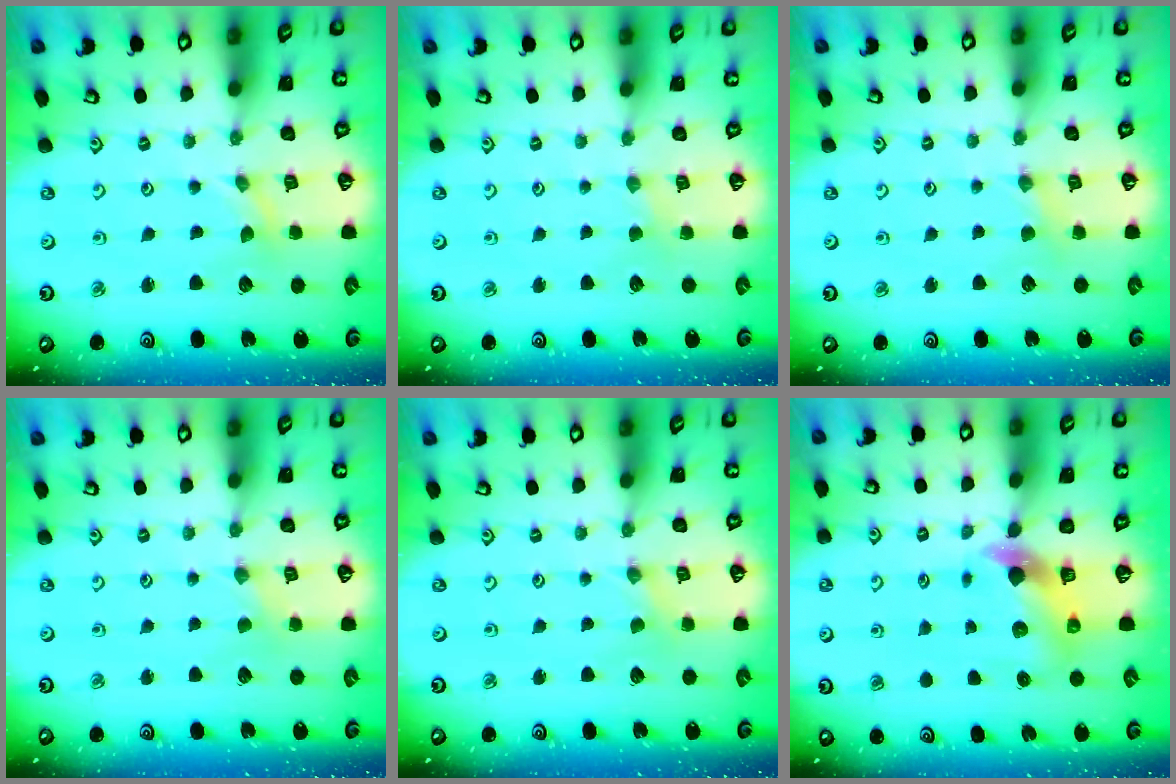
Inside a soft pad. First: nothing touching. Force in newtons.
{"total": 1.3, "press": 1.2, "slide": 0.3}
{"total": 2.9, "press": 2.8, "slide": 0.6}
{"total": 0.0}
{"total": 0.0}
{"total": 6.3, "press": 6.3, "slide": 0.9}